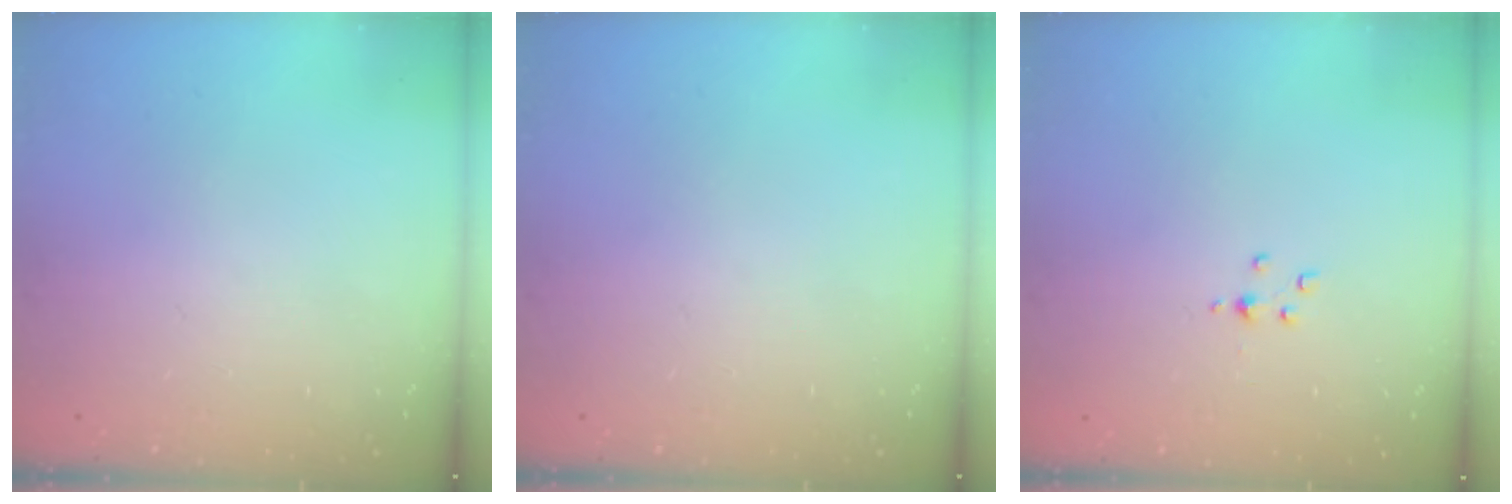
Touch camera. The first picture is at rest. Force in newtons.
{"total": 0.0}
{"total": 3.0, "press": 3.0, "slide": 0.5}